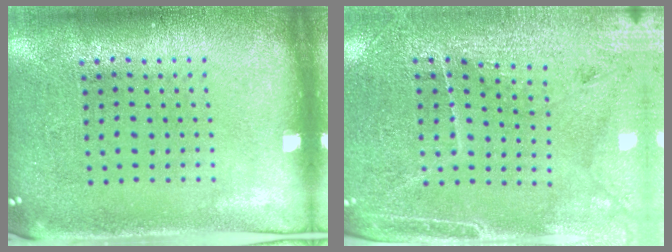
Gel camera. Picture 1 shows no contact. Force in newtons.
{"total": 3.1, "press": 3.0, "slide": 1.0}